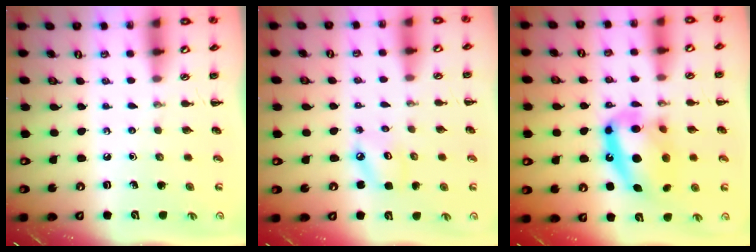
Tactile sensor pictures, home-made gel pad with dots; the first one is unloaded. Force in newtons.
{"total": 4.7, "press": 4.7, "slide": 0.5}
{"total": 16.8, "press": 16.2, "slide": 4.4}